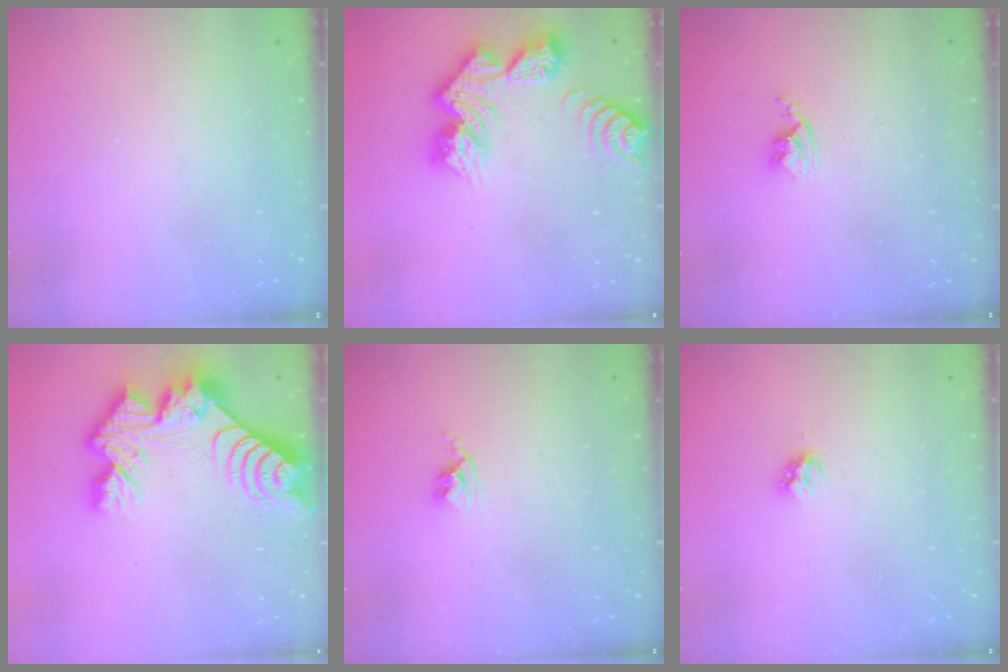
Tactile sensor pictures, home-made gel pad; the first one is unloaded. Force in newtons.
{"total": 13.0, "press": 13.0, "slide": 1.1}
{"total": 2.9, "press": 2.9, "slide": 0.4}
{"total": 14.5, "press": 14.4, "slide": 1.2}
{"total": 2.4, "press": 2.4, "slide": 0.3}
{"total": 2.8, "press": 2.8, "slide": 0.2}